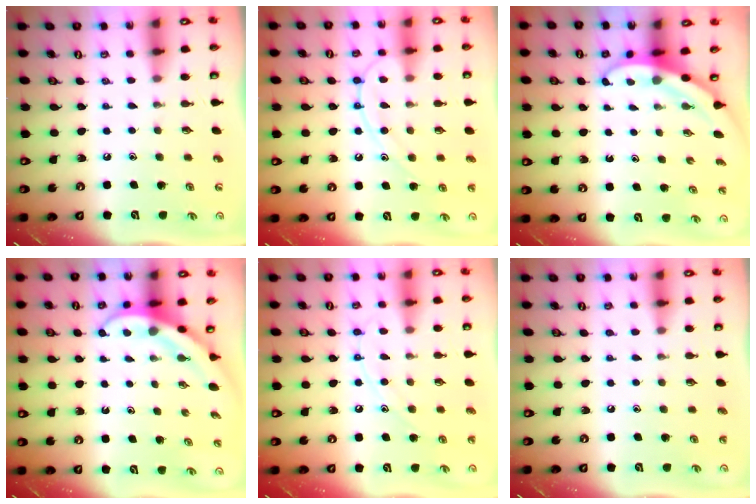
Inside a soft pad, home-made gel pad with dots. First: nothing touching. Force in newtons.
{"total": 12.6, "press": 12.6, "slide": 1.1}
{"total": 3.6, "press": 3.6, "slide": 0.2}
{"total": 4.0, "press": 4.0, "slide": 0.4}
{"total": 9.7, "press": 9.7, "slide": 0.8}
{"total": 2.0, "press": 2.0, "slide": 0.2}